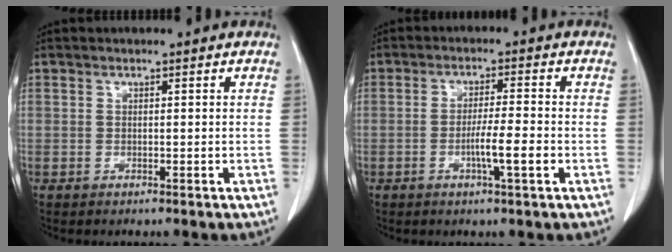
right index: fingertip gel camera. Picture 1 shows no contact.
{"total": 5.1, "force": [-1.6, -0.3, 4.8], "torque": [-0.081, -0.005, -0.027]}